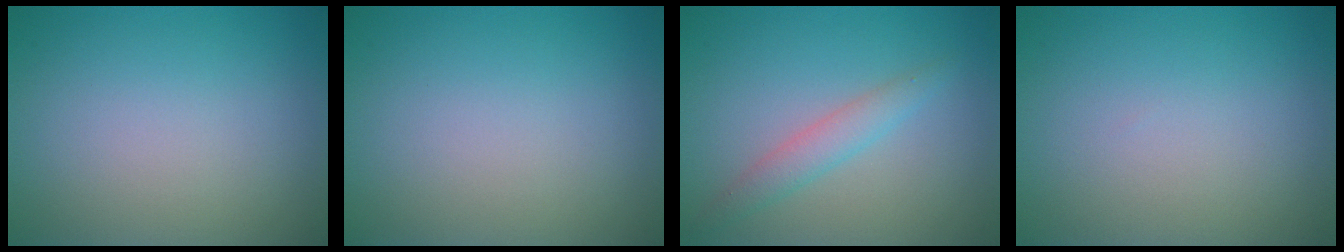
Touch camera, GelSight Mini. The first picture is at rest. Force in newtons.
{"total": 0.0}
{"total": 2.1, "press": 2.1, "slide": 0.1}
{"total": 0.0}